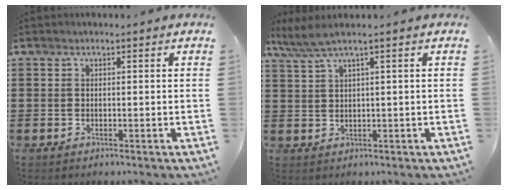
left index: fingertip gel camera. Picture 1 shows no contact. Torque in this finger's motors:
{"motor_torque": [1.14, -0.99, 0.18, 0.11]}